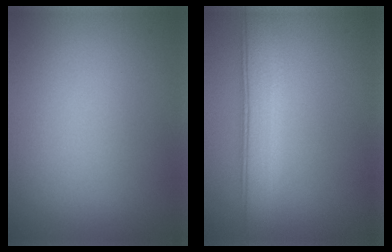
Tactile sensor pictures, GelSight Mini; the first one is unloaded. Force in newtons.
{"total": 4.9, "press": 4.9, "slide": 0.3}